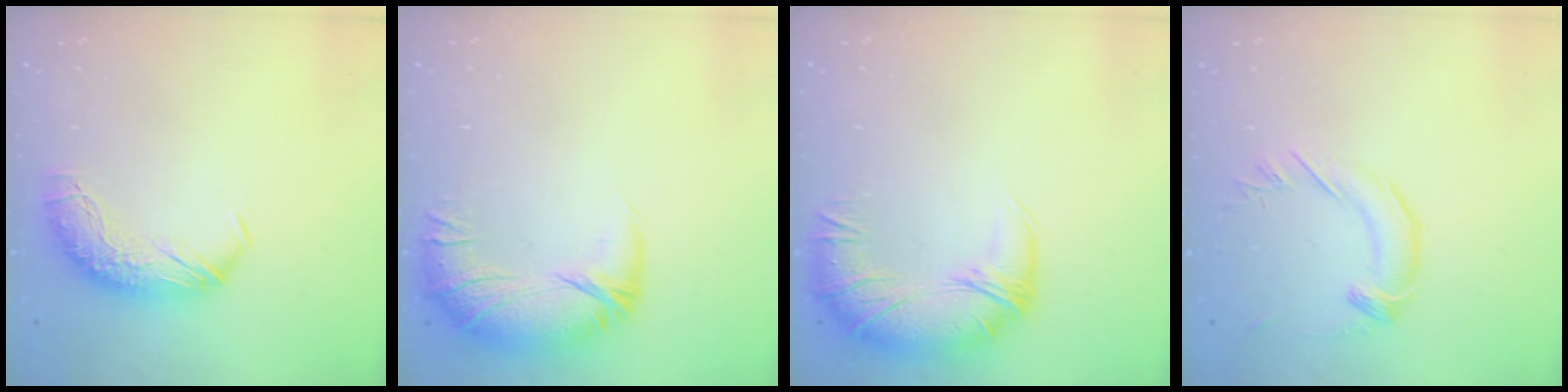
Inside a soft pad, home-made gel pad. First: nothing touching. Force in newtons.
{"total": 3.1, "press": 2.0, "slide": 2.4}
{"total": 2.7, "press": 0.8, "slide": 2.6}
{"total": 1.6, "press": 1.6, "slide": 0.3}